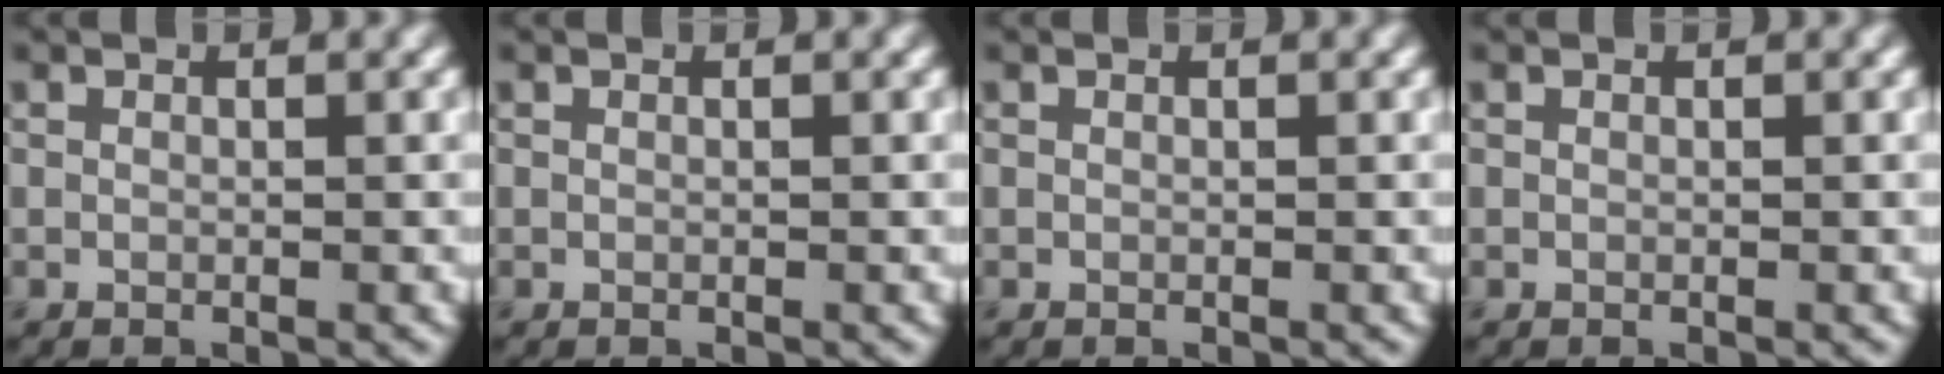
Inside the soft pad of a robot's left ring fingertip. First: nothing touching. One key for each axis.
{"total": 0.0}
{"total": 0.0}
{"total": 0.0}